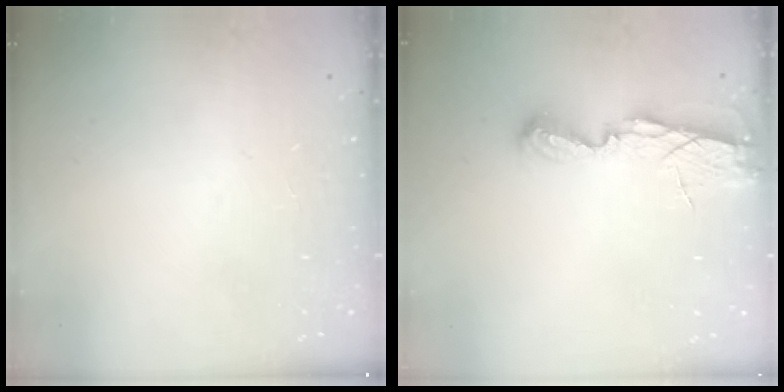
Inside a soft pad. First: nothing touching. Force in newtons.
{"total": 6.3, "press": 6.2, "slide": 0.4}